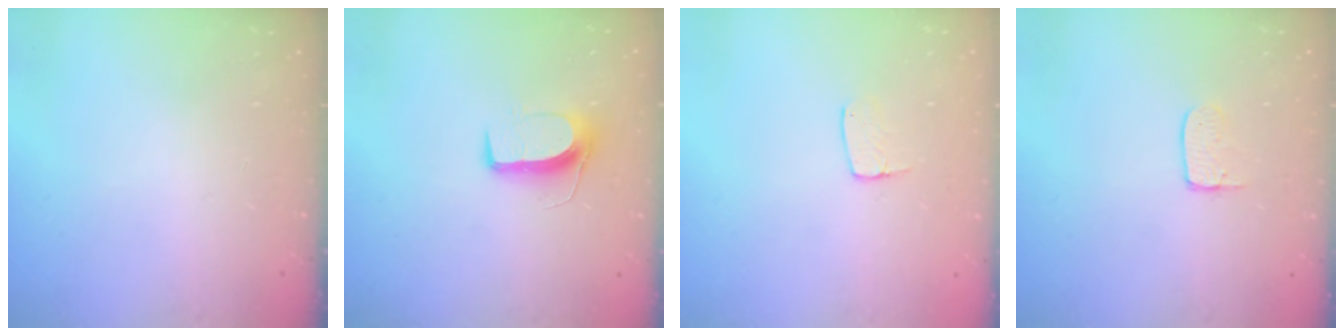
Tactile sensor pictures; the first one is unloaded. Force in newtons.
{"total": 8.6, "press": 8.5, "slide": 0.4}
{"total": 6.5, "press": 6.5, "slide": 0.4}
{"total": 4.3, "press": 4.3, "slide": 0.3}